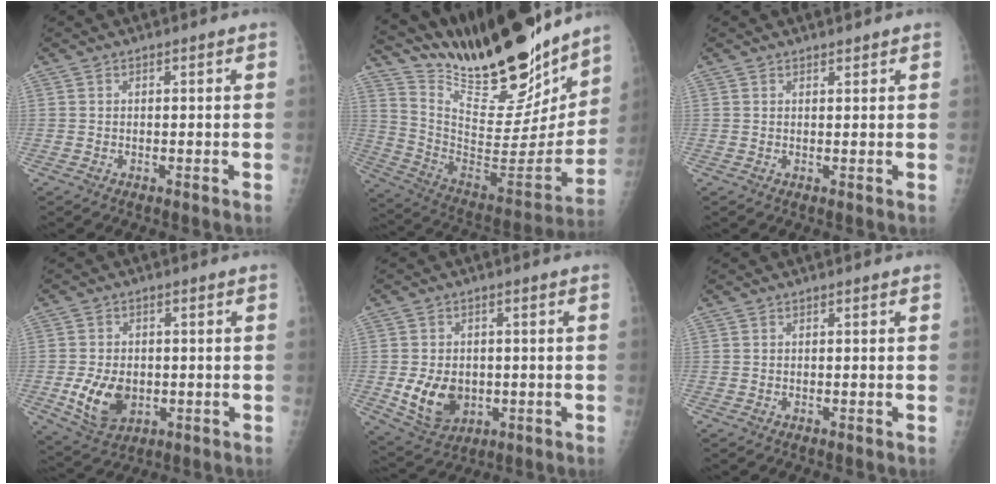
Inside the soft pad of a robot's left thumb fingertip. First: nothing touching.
{"total": 29.8, "force": [24.2, 7.7, 15.5], "torque": [-0.226, -0.110, 0.381]}
{"total": 0.9, "force": [0.8, 0.2, 0.2], "torque": [-0.003, -0.007, 0.013]}
{"total": 9.0, "force": [-1.6, 6.3, 6.2], "torque": [-0.097, -0.007, -0.015]}
{"total": 9.0, "force": [-1.2, 6.9, 5.7], "torque": [-0.080, -0.007, -0.004]}
{"total": 0.0}